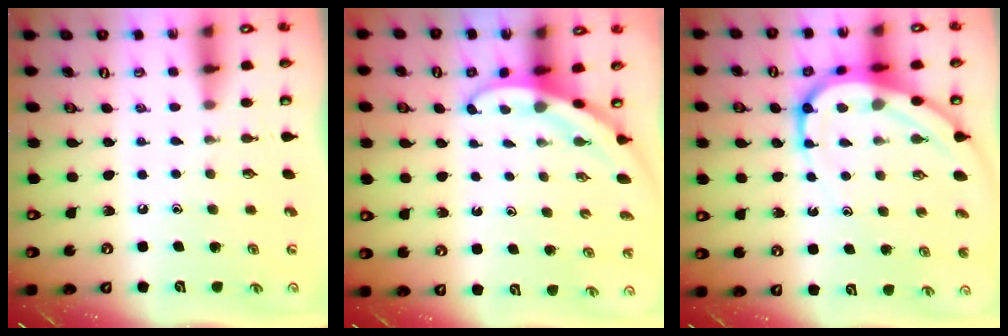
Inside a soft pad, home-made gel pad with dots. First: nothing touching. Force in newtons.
{"total": 3.2, "press": 3.2, "slide": 0.1}
{"total": 11.2, "press": 11.1, "slide": 1.1}